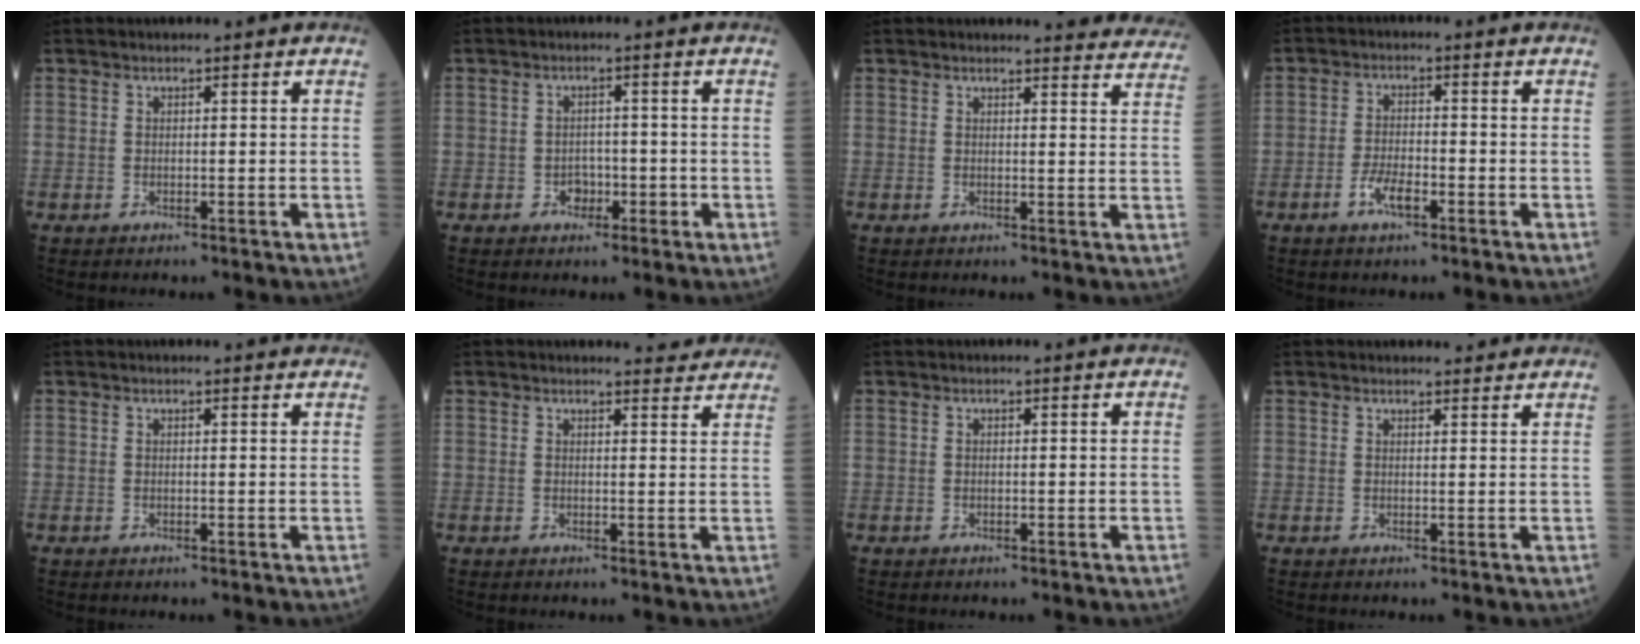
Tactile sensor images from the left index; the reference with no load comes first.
{"total": 2.4, "force": [-1.1, 1.8, 1.2], "torque": [-0.009, 0.007, -0.013]}
{"total": 11.5, "force": [11.4, 1.5, 1.2], "torque": [0.028, -0.051, 0.089]}
{"total": 3.9, "force": [-2.2, 1.2, 3.0], "torque": [-0.060, 0.001, -0.043]}
{"total": 1.8, "force": [1.8, 0.3, 0.2], "torque": [-0.007, 0.000, 0.008]}
{"total": 3.9, "force": [3.9, 0.5, 0.2], "torque": [-0.001, -0.005, 0.032]}
{"total": 0.0}
{"total": 3.4, "force": [3.3, 0.7, 0.7], "torque": [-0.006, 0.009, 0.037]}